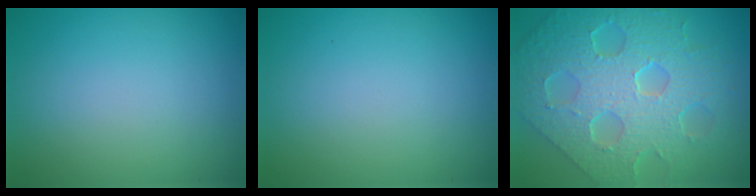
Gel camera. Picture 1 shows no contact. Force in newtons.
{"total": 0.0}
{"total": 9.8, "press": 6.8, "slide": 7.0}